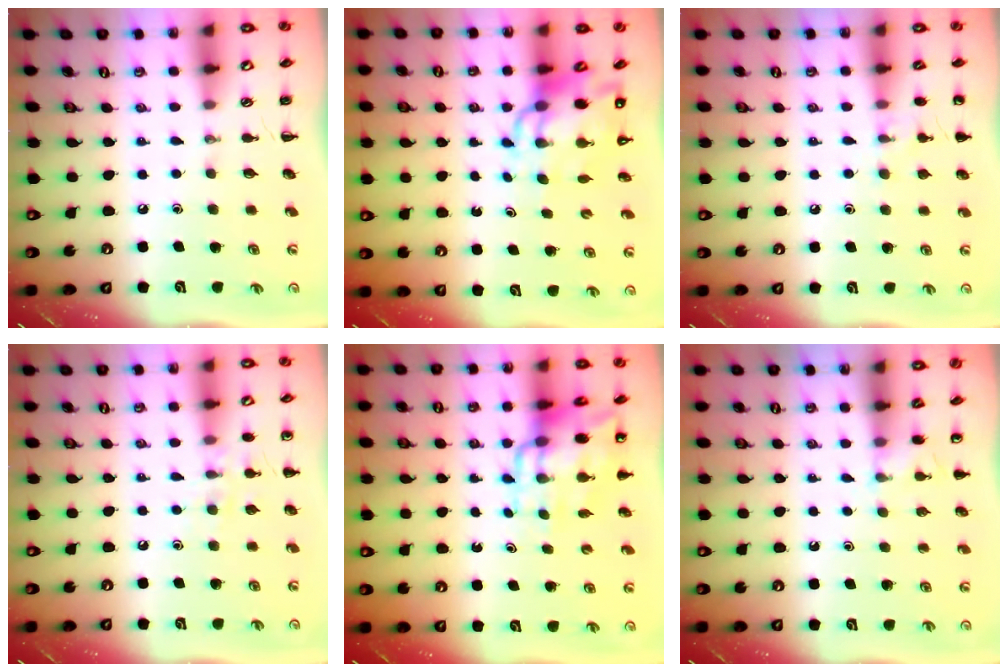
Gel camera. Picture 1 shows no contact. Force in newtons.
{"total": 11.2, "press": 10.7, "slide": 3.4}
{"total": 7.6, "press": 7.3, "slide": 2.0}
{"total": 7.9, "press": 7.8, "slide": 1.6}
{"total": 12.1, "press": 11.7, "slide": 3.1}
{"total": 5.2, "press": 5.0, "slide": 1.5}